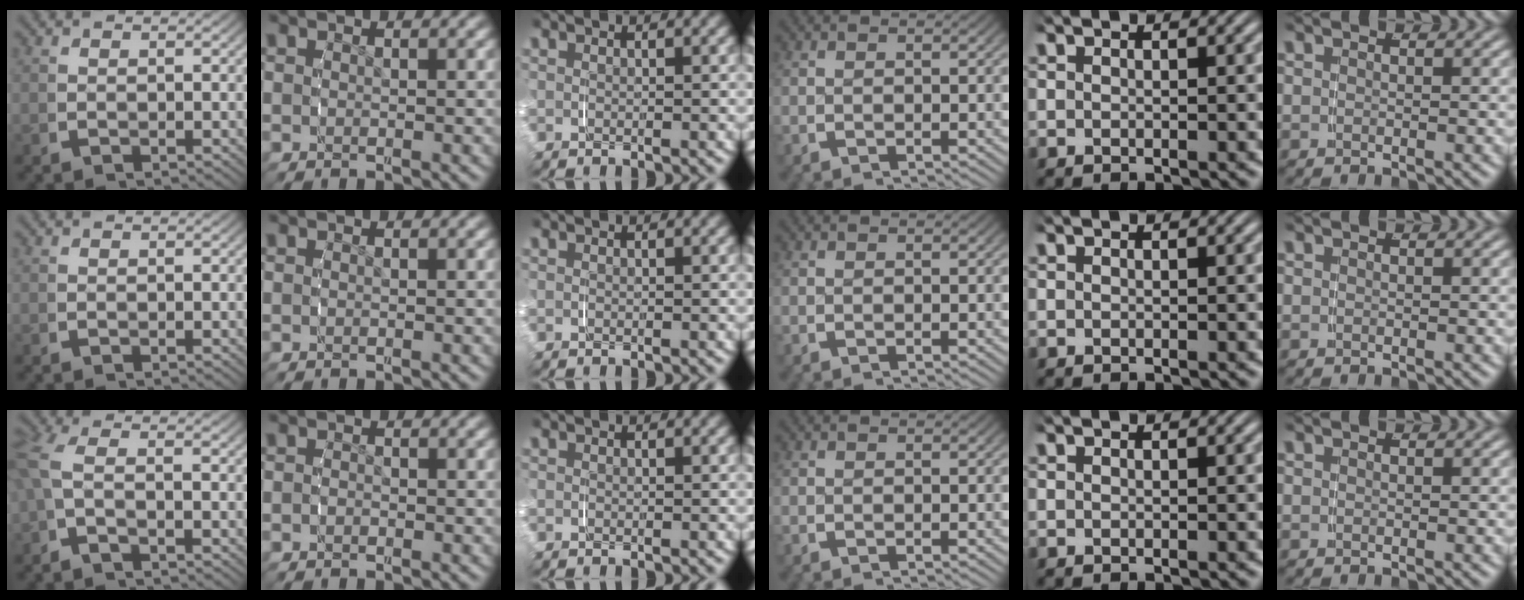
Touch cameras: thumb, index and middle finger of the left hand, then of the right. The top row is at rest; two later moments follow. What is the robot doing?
{"motion": "grasp_and_lifting", "object": "napkin"}